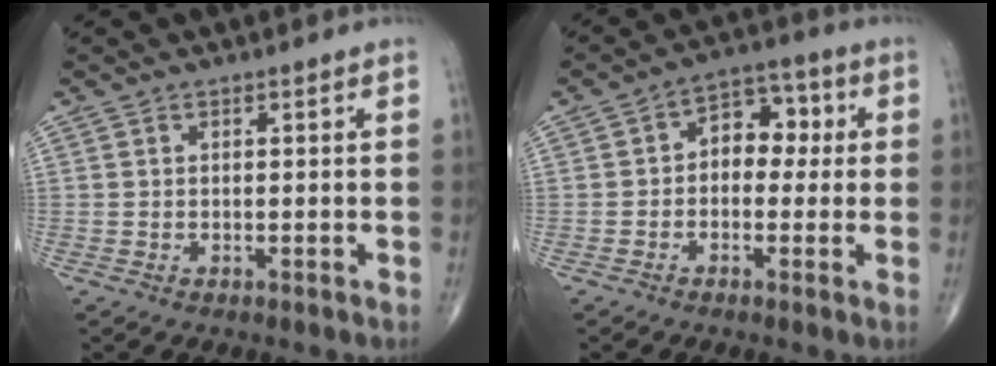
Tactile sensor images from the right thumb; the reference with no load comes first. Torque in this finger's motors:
{"motor_torque": [-0.21, 0.02, 0.55, 0.05, 0.11]}